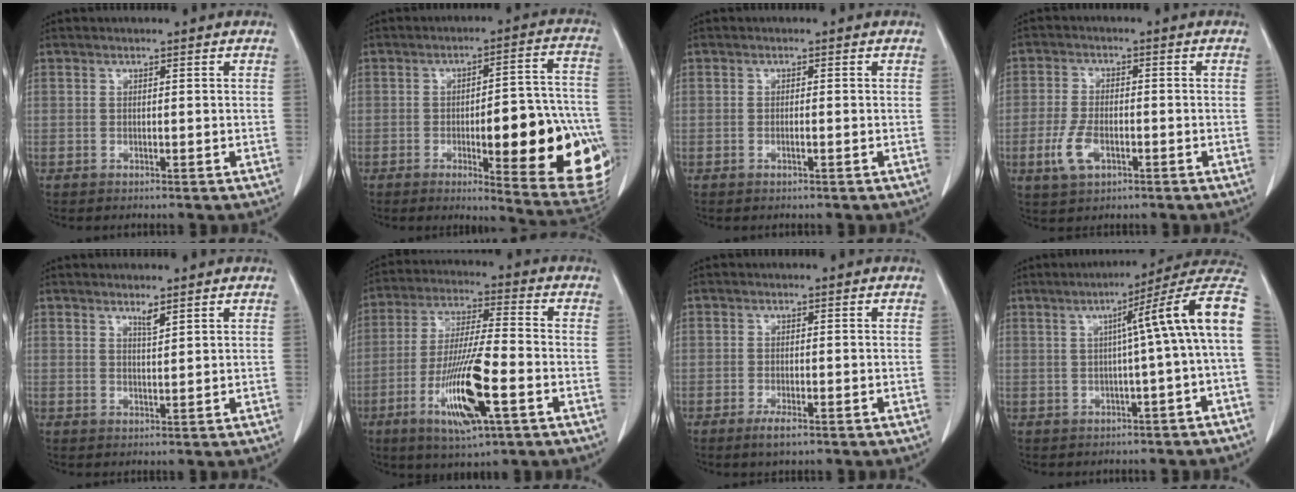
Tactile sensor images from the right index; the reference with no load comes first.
{"total": 22.9, "force": [-5.8, 5.1, 21.5], "torque": [-0.184, 0.019, -0.053]}
{"total": 0.7, "force": [-0.3, 0.0, 0.6], "torque": [-0.012, 0.002, -0.002]}
{"total": 5.5, "force": [-2.2, 2.7, 4.3], "torque": [-0.099, -0.004, -0.037]}
{"total": 1.5, "force": [1.2, 0.0, 0.9], "torque": [-0.017, -0.006, 0.023]}
{"total": 14.2, "force": [-5.3, 1.7, 13.1], "torque": [-0.255, -0.017, -0.090]}
{"total": 2.6, "force": [-1.7, 0.4, 1.9], "torque": [-0.034, -0.005, -0.028]}
{"total": 11.9, "force": [1.3, -1.1, 11.8], "torque": [-0.143, 0.037, 0.008]}